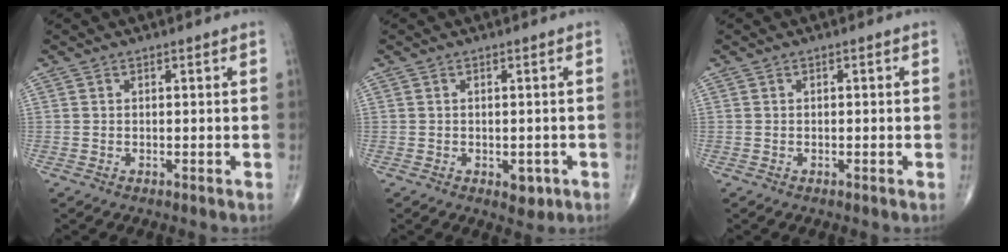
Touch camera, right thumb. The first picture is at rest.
{"total": 2.9, "force": [-1.1, 1.7, 2.0], "torque": [-0.010, 0.000, -0.008]}
{"total": 0.0}